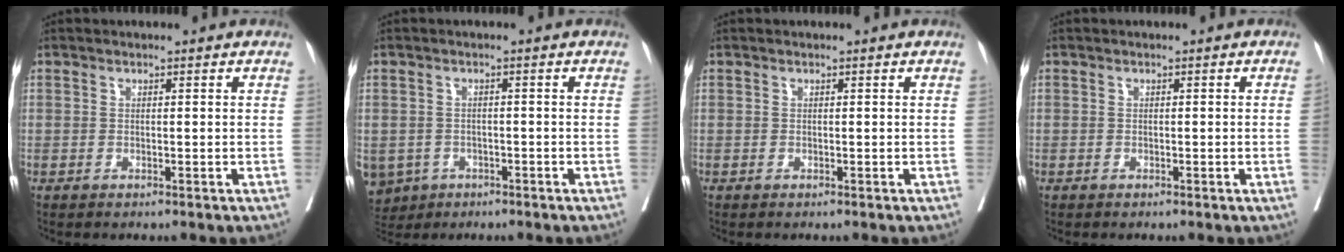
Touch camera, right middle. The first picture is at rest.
{"total": 8.6, "force": [-4.3, 7.1, 2.5], "torque": [-0.077, -0.002, -0.060]}
{"total": 0.0}
{"total": 0.6, "force": [-0.2, -0.2, 0.6], "torque": [-0.006, 0.002, -0.002]}